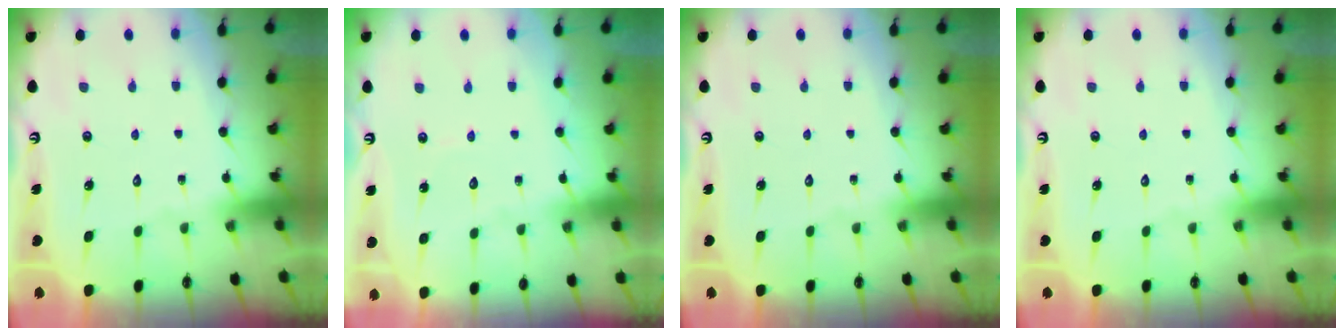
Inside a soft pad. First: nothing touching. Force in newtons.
{"total": 2.7, "press": 2.7, "slide": 0.3}
{"total": 0.0}
{"total": 0.0}